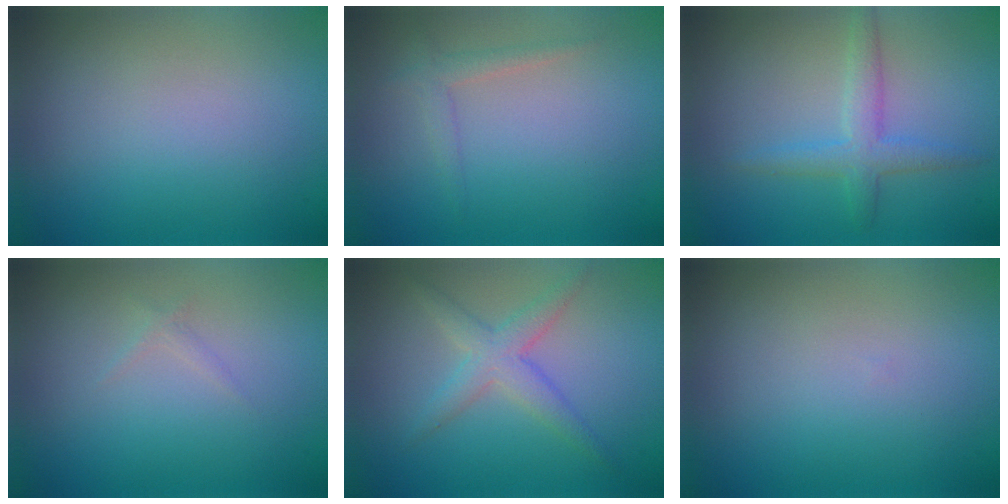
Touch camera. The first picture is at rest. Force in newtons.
{"total": 1.4, "press": 1.4, "slide": 0.1}
{"total": 2.8, "press": 2.8, "slide": 0.1}
{"total": 0.5, "press": 0.5, "slide": 0.0}
{"total": 2.9, "press": 2.9, "slide": 0.1}
{"total": 0.0}